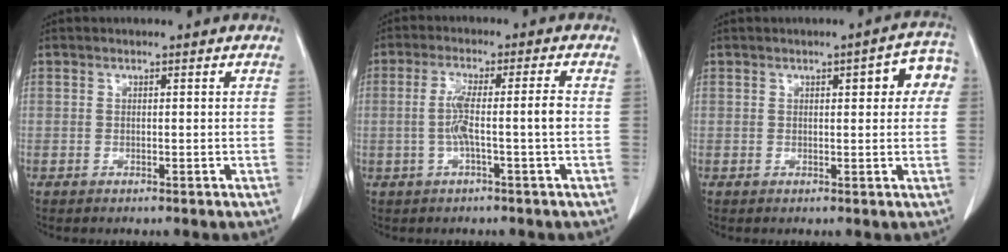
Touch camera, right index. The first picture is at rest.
{"total": 5.6, "force": [-0.9, -0.3, 5.6], "torque": [-0.109, 0.012, -0.014]}
{"total": 5.5, "force": [1.5, 1.8, 5.0], "torque": [-0.049, 0.020, 0.011]}